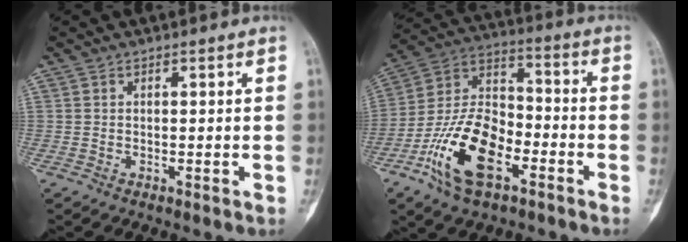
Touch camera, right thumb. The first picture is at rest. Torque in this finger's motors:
{"motor_torque": [0.64, 0.74, 1.69, -1.08, 0.09]}